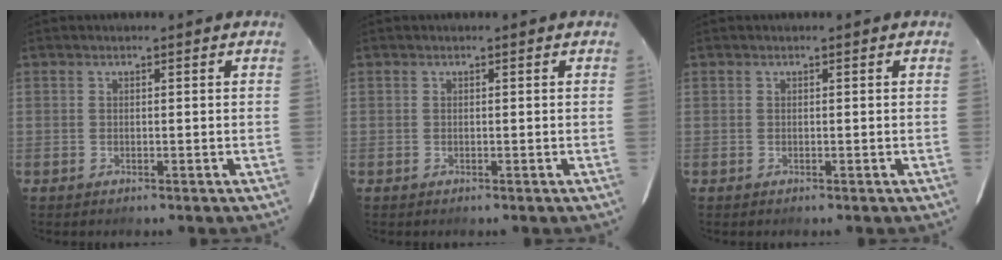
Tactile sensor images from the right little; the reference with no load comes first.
{"total": 0.0}
{"total": 0.0}